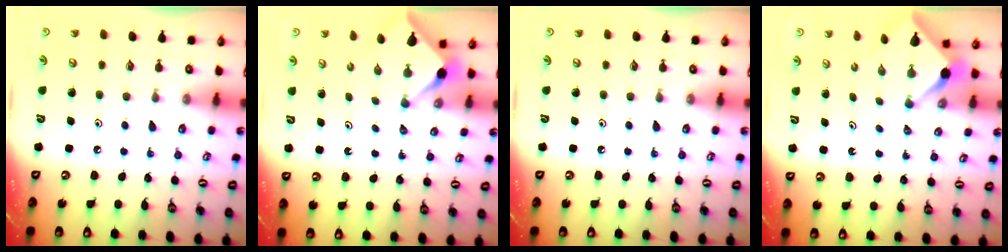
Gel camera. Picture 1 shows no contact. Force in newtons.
{"total": 2.9, "press": 2.9, "slide": 0.3}
{"total": 0.0}
{"total": 2.5, "press": 2.5, "slide": 0.2}